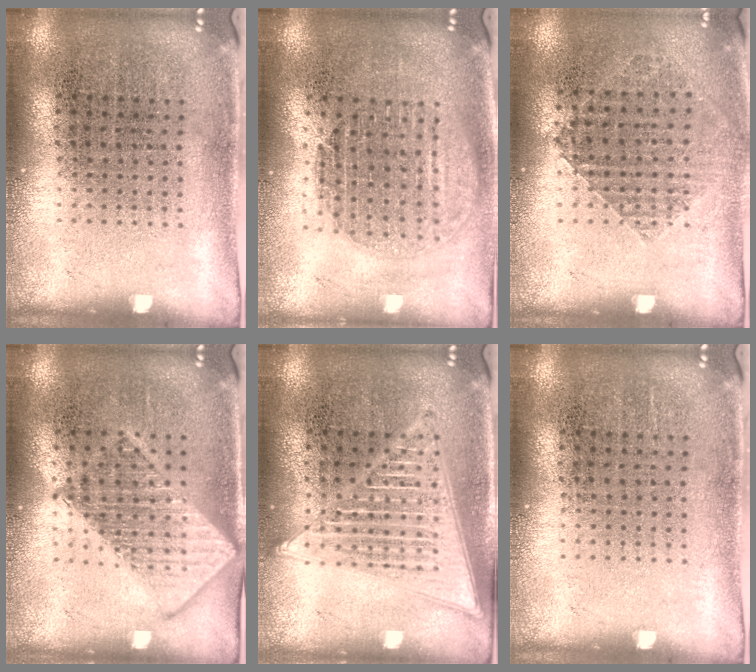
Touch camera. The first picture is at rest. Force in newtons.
{"total": 1.7, "press": 1.5, "slide": 0.8}
{"total": 0.9, "press": 0.9, "slide": 0.1}
{"total": 2.0, "press": 2.0, "slide": 0.2}
{"total": 3.2, "press": 3.2, "slide": 0.4}
{"total": 0.0}